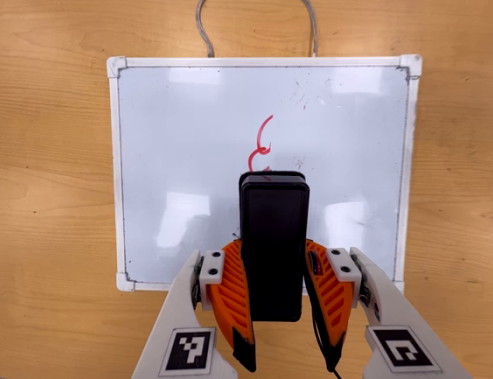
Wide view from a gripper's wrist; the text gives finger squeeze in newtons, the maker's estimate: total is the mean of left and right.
{"total": 9.0, "left": 6.9, "right": 11.1}